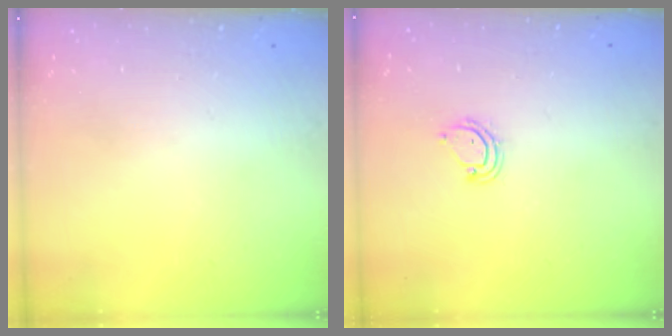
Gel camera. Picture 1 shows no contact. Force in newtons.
{"total": 5.2, "press": 5.2, "slide": 0.2}